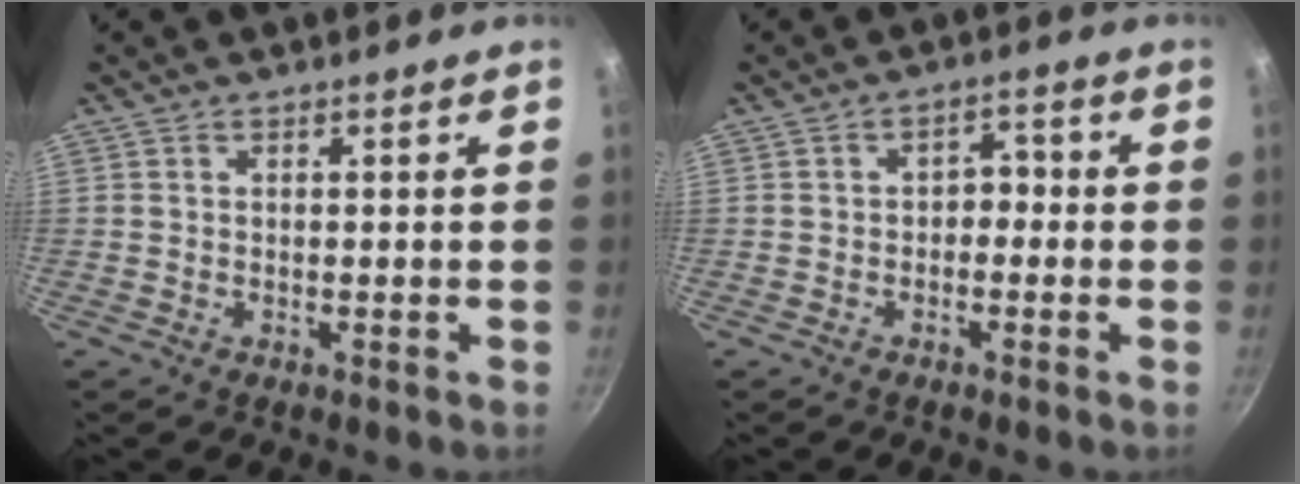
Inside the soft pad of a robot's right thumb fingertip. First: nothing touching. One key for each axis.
{"total": 3.1, "fx": -0.7, "fy": 2.3, "fz": 2.0, "tx": -0.002, "ty": 0.014, "tz": -0.017}